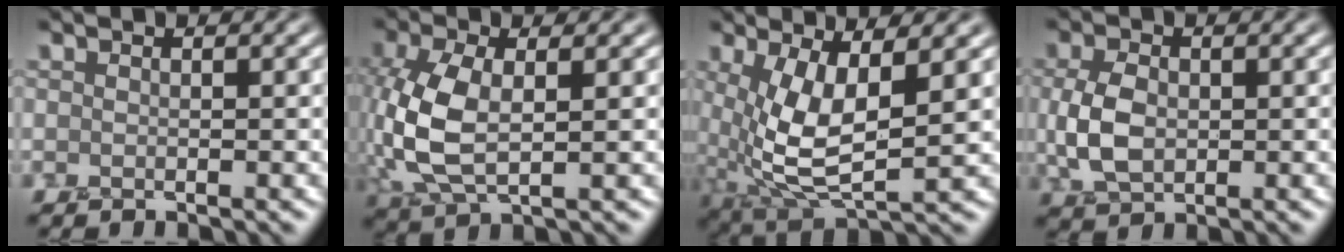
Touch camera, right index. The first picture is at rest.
{"total": 7.3, "force": [0.0, 3.8, 6.2], "torque": [-0.152, 0.004, -0.002]}
{"total": 7.6, "force": [1.0, 2.8, 6.9], "torque": [-0.151, -0.012, 0.022]}
{"total": 4.2, "force": [0.0, 2.8, 3.1], "torque": [-0.072, 0.001, 0.001]}